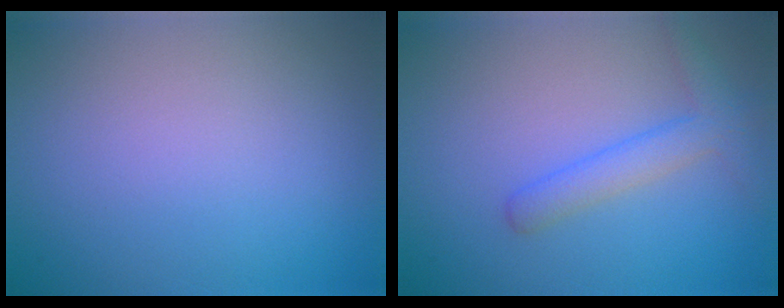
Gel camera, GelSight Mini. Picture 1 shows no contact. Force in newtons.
{"total": 2.9, "press": 2.9, "slide": 0.2}